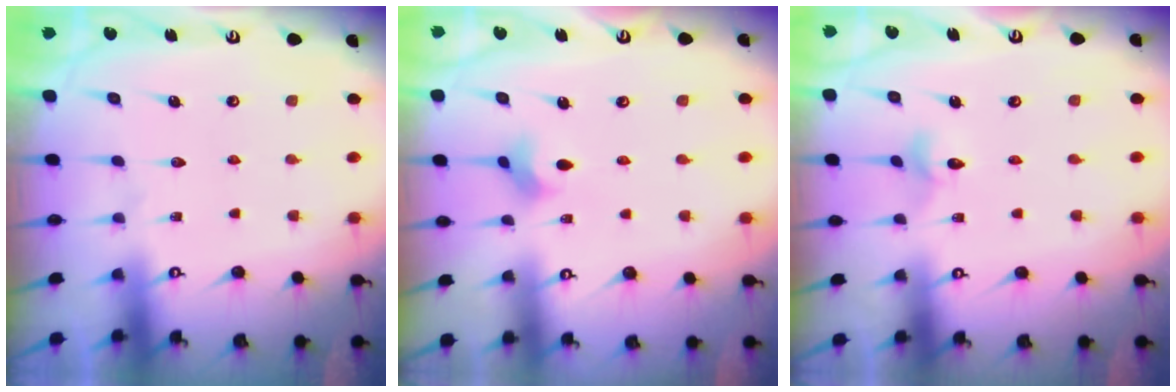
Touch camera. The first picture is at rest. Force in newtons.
{"total": 2.5, "press": 2.4, "slide": 0.5}
{"total": 2.8, "press": 2.8, "slide": 0.3}